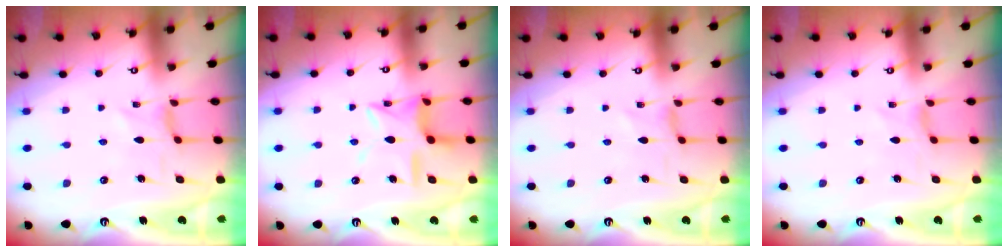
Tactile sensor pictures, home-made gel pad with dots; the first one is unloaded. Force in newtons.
{"total": 13.2, "press": 13.1, "slide": 1.1}
{"total": 0.0}
{"total": 0.0}